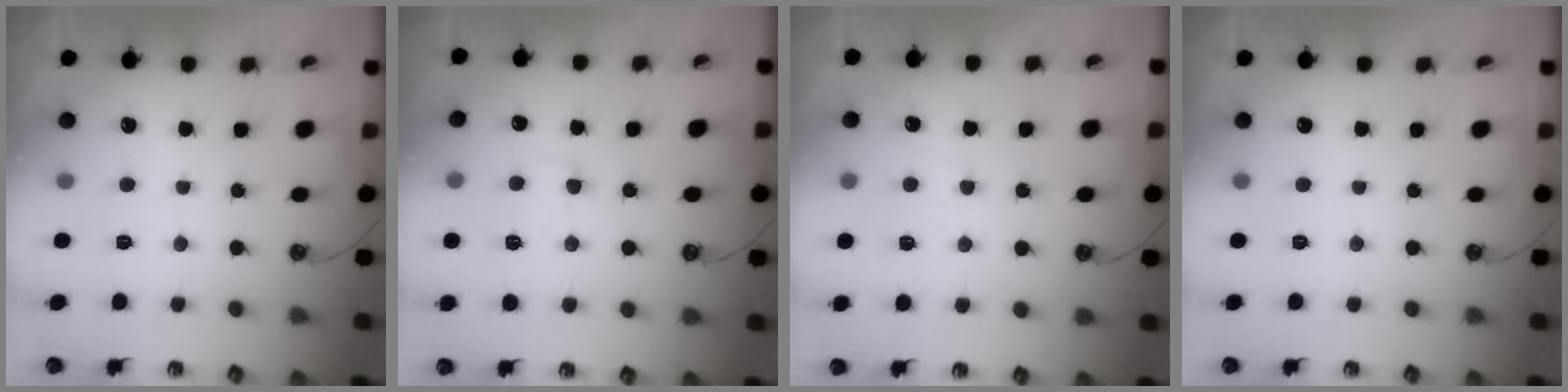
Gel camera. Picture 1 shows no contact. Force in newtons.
{"total": 0.8, "press": 0.5, "slide": 0.6}
{"total": 4.9, "press": 4.8, "slide": 0.3}
{"total": 0.0}